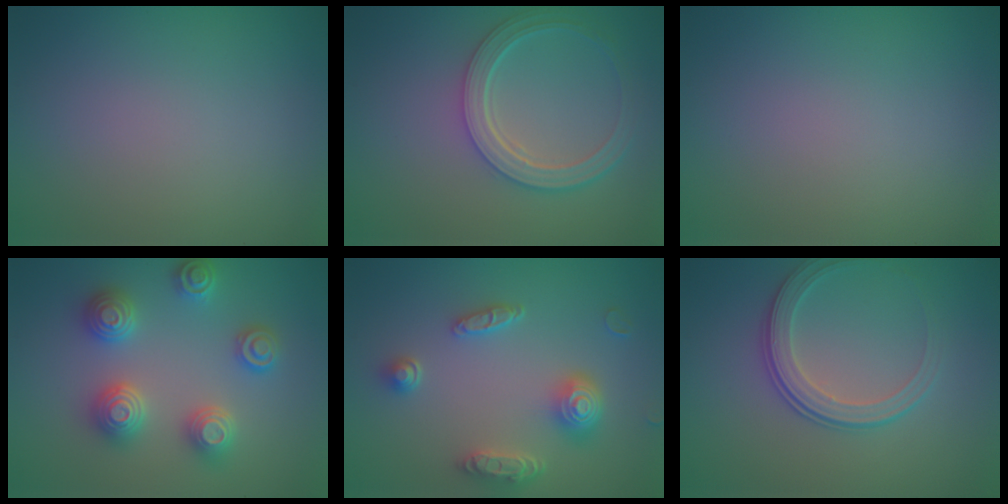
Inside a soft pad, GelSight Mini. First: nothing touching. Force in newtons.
{"total": 4.7, "press": 3.6, "slide": 2.9}
{"total": 0.0}
{"total": 4.9, "press": 4.8, "slide": 0.8}
{"total": 4.8, "press": 3.9, "slide": 2.7}
{"total": 3.4, "press": 2.8, "slide": 1.9}